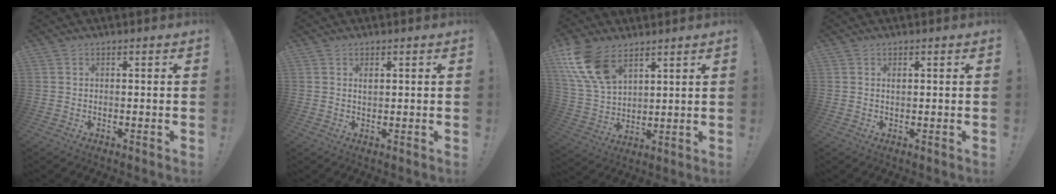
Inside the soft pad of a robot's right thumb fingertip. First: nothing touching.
{"total": 1.3, "force": [0.5, 0.7, 0.9], "torque": [-0.007, -0.004, 0.007]}
{"total": 15.1, "force": [8.8, 8.5, 8.8], "torque": [-0.188, -0.040, 0.168]}
{"total": 0.8, "force": [0.3, 0.5, 0.6], "torque": [-0.007, -0.001, 0.004]}